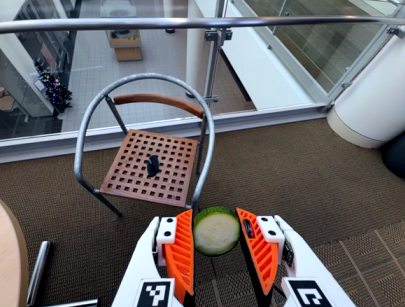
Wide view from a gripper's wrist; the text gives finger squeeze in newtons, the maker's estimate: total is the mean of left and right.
{"total": 9.5, "left": 9.7, "right": 9.4}